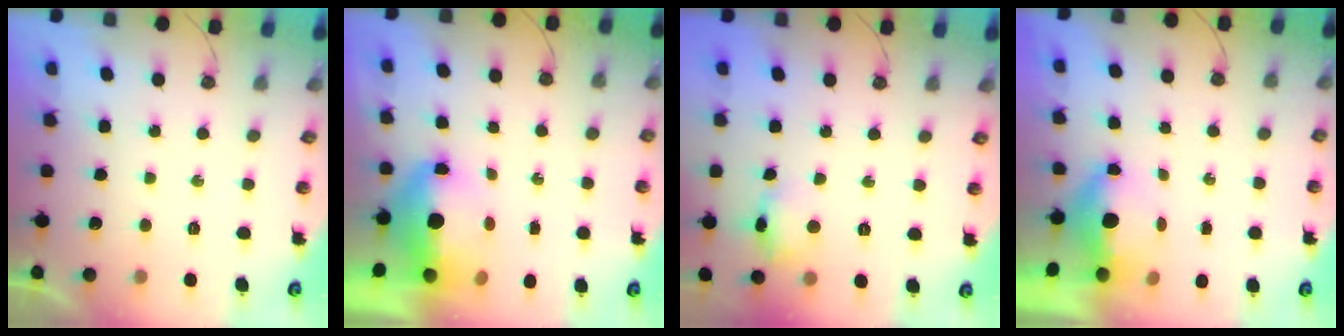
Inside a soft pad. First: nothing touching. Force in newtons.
{"total": 8.2, "press": 8.2, "slide": 1.0}
{"total": 10.1, "press": 10.0, "slide": 0.5}
{"total": 11.3, "press": 6.0, "slide": 9.6}